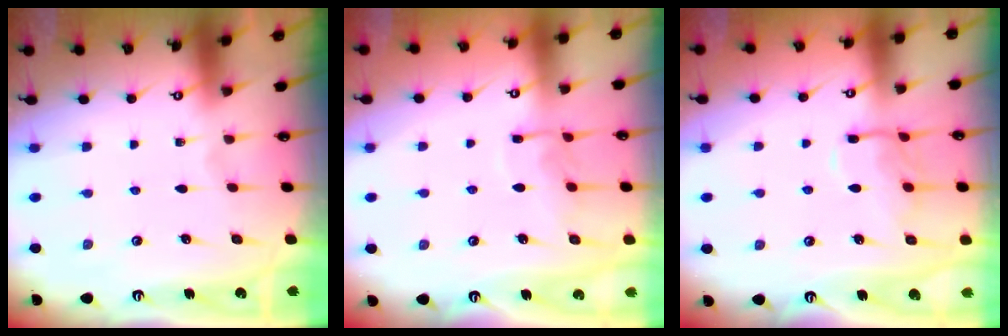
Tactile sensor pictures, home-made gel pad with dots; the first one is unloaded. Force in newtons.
{"total": 7.3, "press": 7.3, "slide": 0.7}
{"total": 10.0, "press": 10.0, "slide": 0.6}